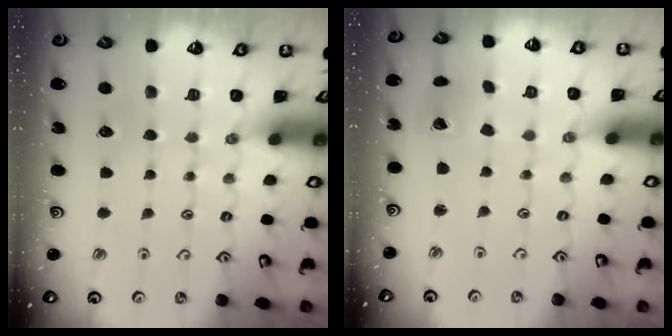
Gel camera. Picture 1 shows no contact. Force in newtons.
{"total": 4.4, "press": 4.4, "slide": 0.5}